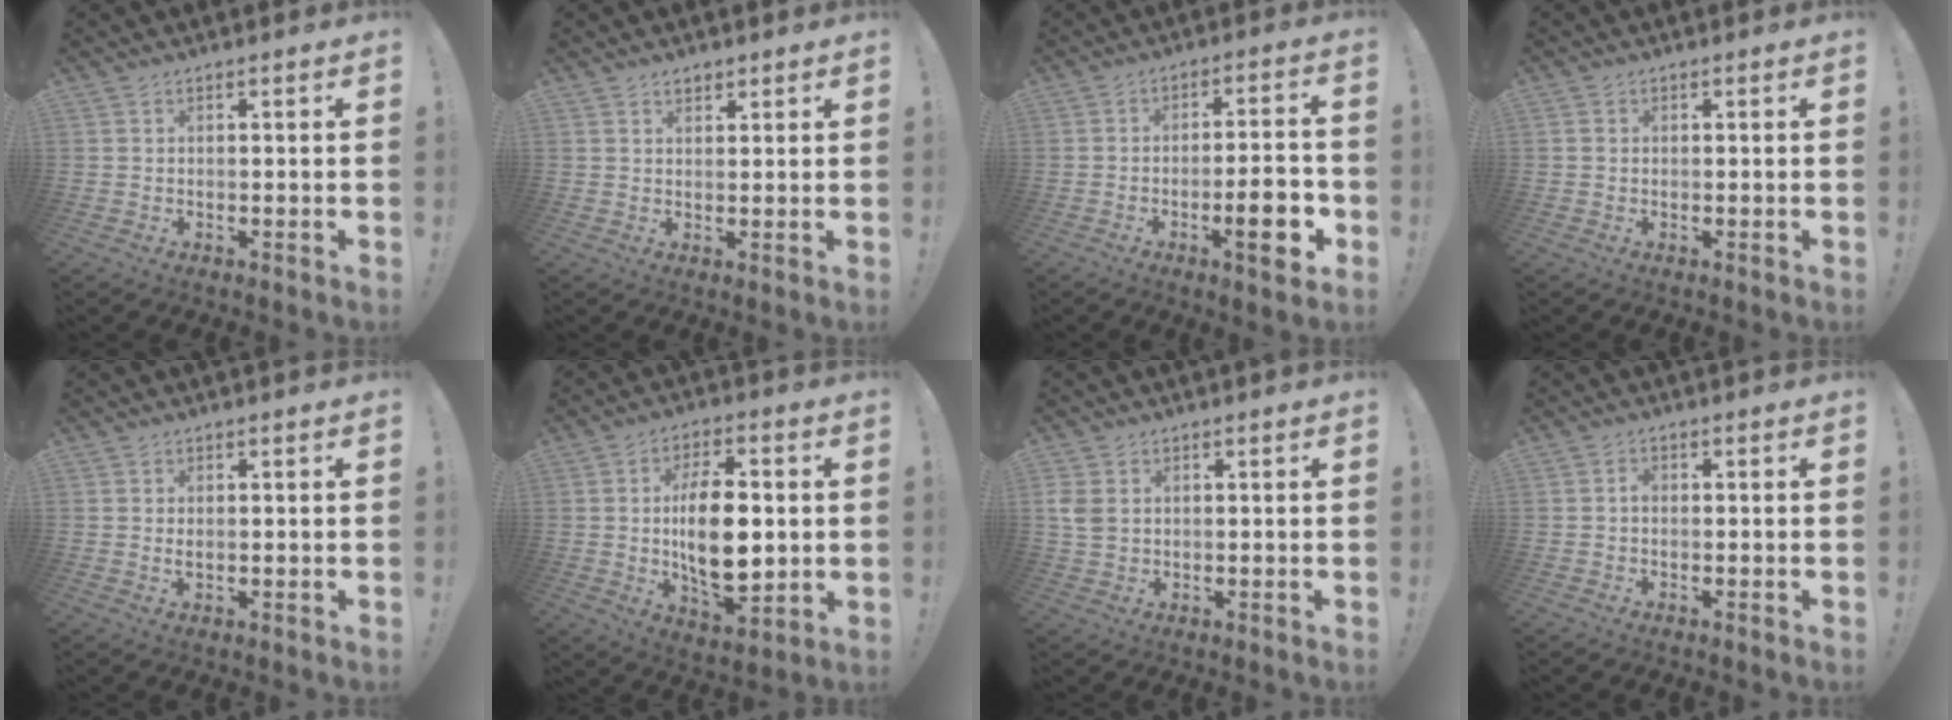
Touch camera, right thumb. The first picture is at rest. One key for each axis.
{"total": 1.8, "fx": 1.4, "fy": 1.0, "fz": 0.5, "tx": -0.004, "ty": -0.006, "tz": 0.026}
{"total": 11.7, "fx": -4.2, "fy": 2.7, "fz": 10.5, "tx": -0.132, "ty": 0.008, "tz": -0.066}
{"total": 0.8, "fx": 0.0, "fy": 0.8, "fz": 0.2, "tx": -0.004, "ty": 0.002, "tz": 0.001}
{"total": 0.8, "fx": 0.4, "fy": 0.3, "fz": 0.7, "tx": 0.001, "ty": -0.005, "tz": 0.004}
{"total": 12.0, "fx": 0.8, "fy": 5.5, "fz": 10.6, "tx": -0.171, "ty": -0.014, "tz": 0.011}
{"total": 4.6, "fx": 1.0, "fy": 3.6, "fz": 2.7, "tx": -0.058, "ty": 0.001, "tz": 0.020}
{"total": 1.3, "fx": -0.6, "fy": 0.8, "fz": 0.8, "tx": -0.016, "ty": 0.006, "tz": -0.011}